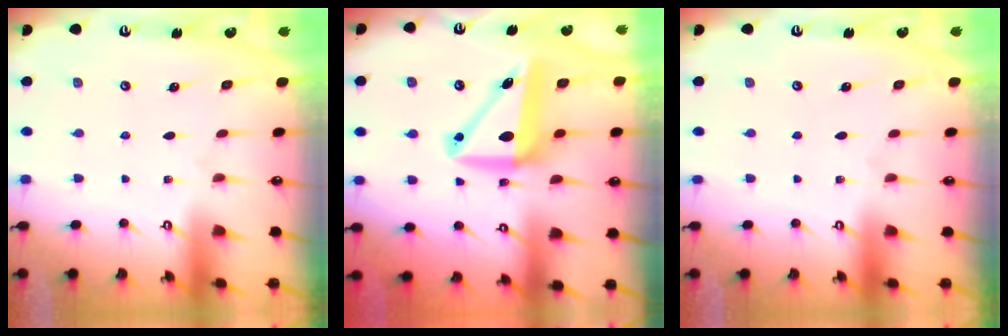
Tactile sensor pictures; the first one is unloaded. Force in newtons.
{"total": 11.5, "press": 11.2, "slide": 2.8}
{"total": 0.0}